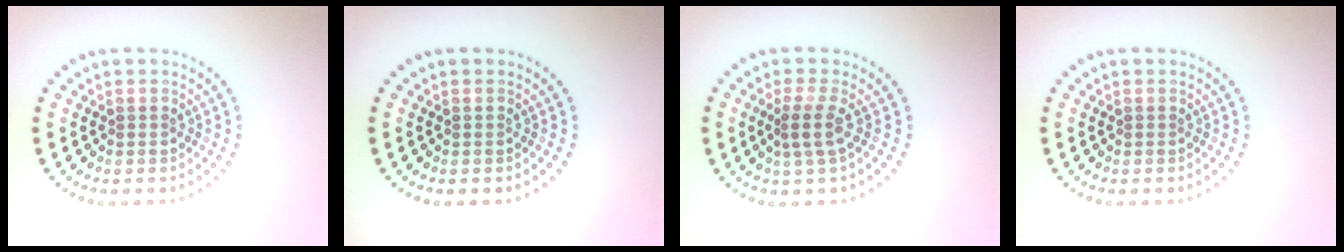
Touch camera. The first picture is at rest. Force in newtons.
{"total": 0.0}
{"total": 2.2, "press": 1.6, "slide": 1.4}
{"total": 0.0}